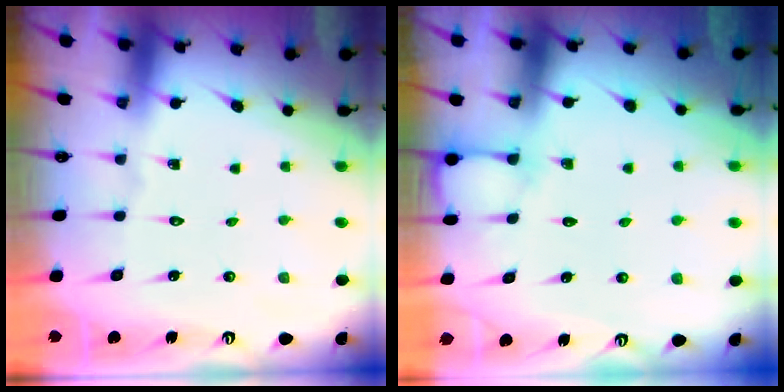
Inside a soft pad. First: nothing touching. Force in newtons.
{"total": 4.3, "press": 4.3, "slide": 0.4}